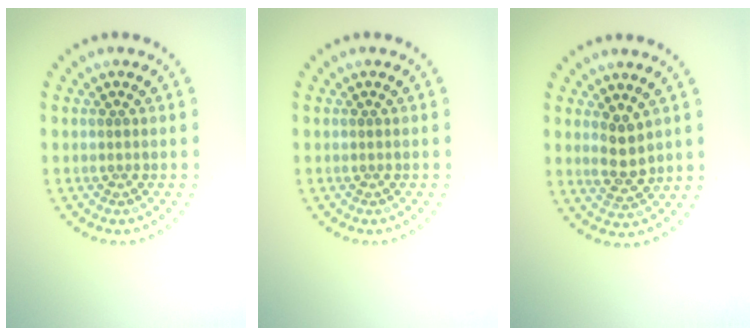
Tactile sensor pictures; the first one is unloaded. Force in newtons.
{"total": 0.0}
{"total": 2.7, "press": 2.5, "slide": 0.8}